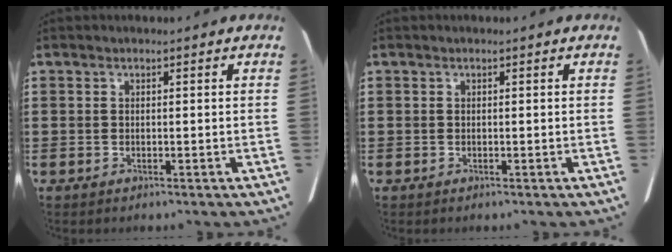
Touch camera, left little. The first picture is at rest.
{"total": 0.0}